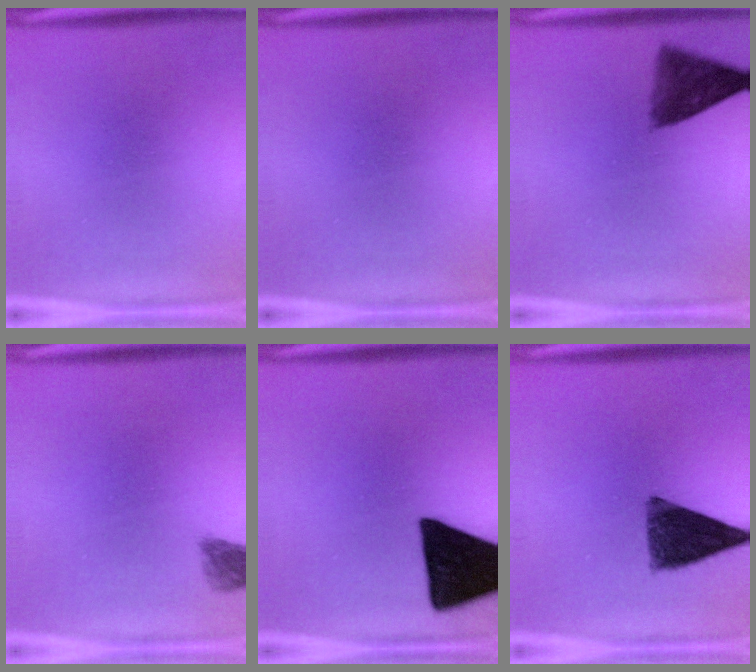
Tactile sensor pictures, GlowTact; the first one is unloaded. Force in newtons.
{"total": 0.0}
{"total": 7.4}
{"total": 2.4}
{"total": 19.2}
{"total": 10.3}